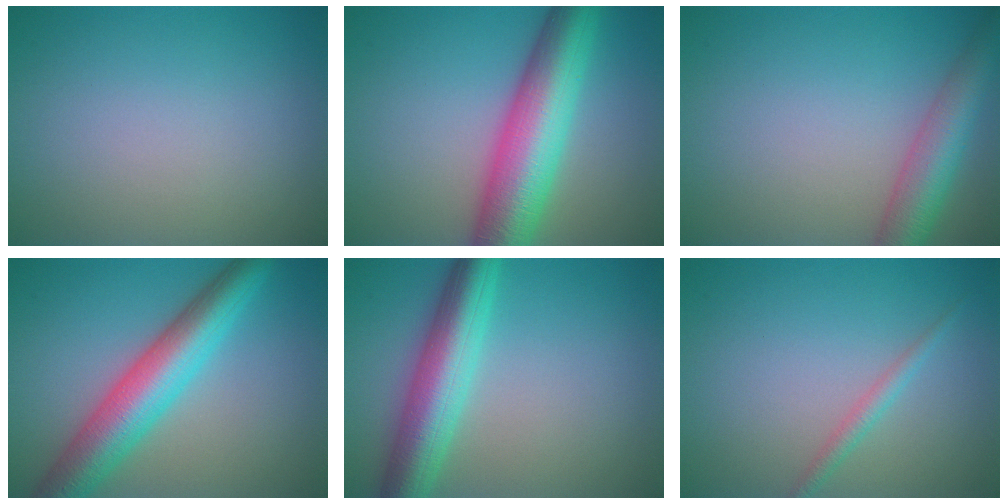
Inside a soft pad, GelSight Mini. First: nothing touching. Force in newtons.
{"total": 10.0, "press": 10.0, "slide": 0.2}
{"total": 5.3, "press": 5.3, "slide": 0.3}
{"total": 7.8, "press": 7.8, "slide": 0.2}
{"total": 7.2, "press": 7.2, "slide": 0.2}
{"total": 1.4, "press": 1.4, "slide": 0.0}